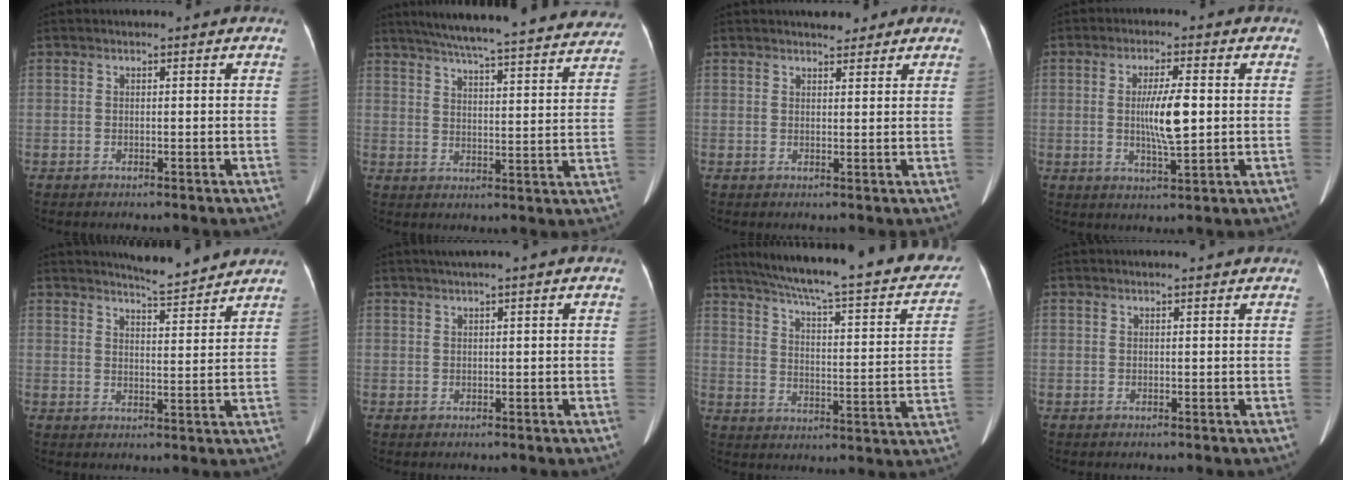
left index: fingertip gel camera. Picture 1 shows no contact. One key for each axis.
{"total": 30.0, "fx": 27.0, "fy": 3.0, "fz": 12.7, "tx": -0.197, "ty": -0.031, "tz": 0.333}
{"total": 3.0, "fx": 2.6, "fy": 1.1, "fz": 1.1, "tx": -0.009, "ty": 0.005, "tz": 0.035}
{"total": 7.0, "fx": 0.2, "fy": 0.9, "fz": 6.9, "tx": -0.131, "ty": -0.004, "tz": 0.004}
{"total": 6.6, "fx": 6.5, "fy": -0.1, "fz": 1.5, "tx": -0.033, "ty": -0.007, "tz": 0.091}
{"total": 2.0, "fx": 1.3, "fy": -0.4, "fz": 1.4, "tx": -0.028, "ty": 0.014, "tz": 0.027}
{"total": 27.7, "fx": 22.8, "fy": 4.2, "fz": 15.0, "tx": -0.222, "ty": -0.020, "tz": 0.287}
{"total": 2.2, "fx": 2.2, "fy": 0.0, "fz": 0.5, "tx": -0.009, "ty": 0.014, "tz": 0.026}